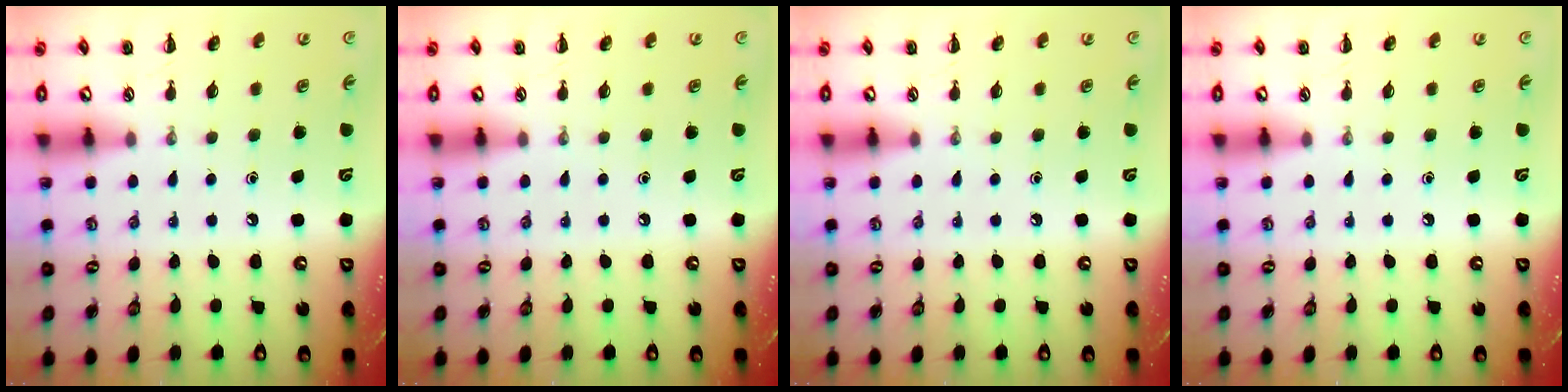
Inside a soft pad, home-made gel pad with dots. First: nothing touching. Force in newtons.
{"total": 0.0}
{"total": 0.0}
{"total": 0.0}